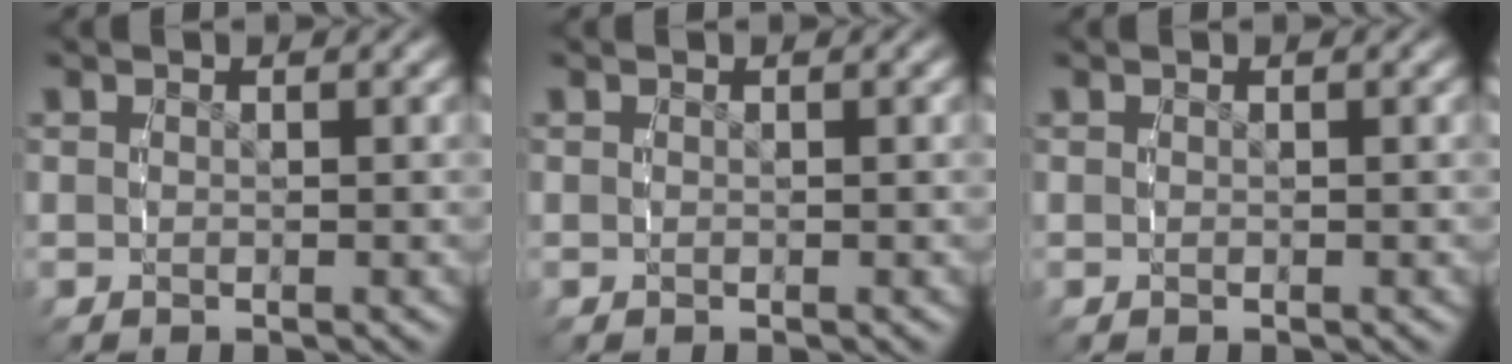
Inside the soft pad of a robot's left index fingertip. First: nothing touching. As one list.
[{"total": 0.0}, {"total": 0.0}]